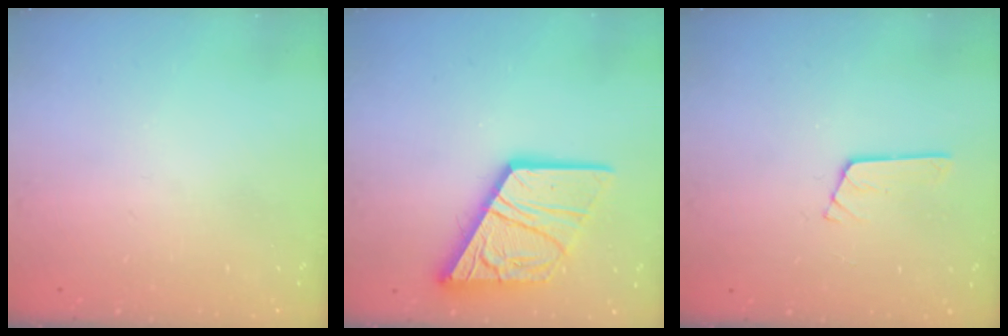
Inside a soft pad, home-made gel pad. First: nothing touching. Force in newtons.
{"total": 18.5, "press": 18.4, "slide": 1.8}
{"total": 3.2, "press": 3.2, "slide": 0.2}